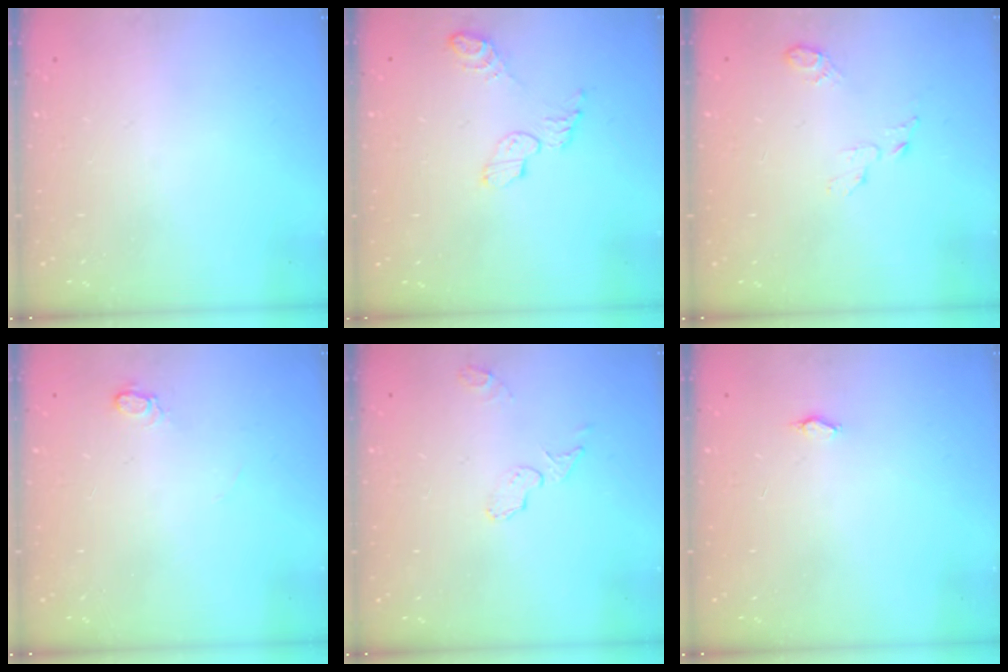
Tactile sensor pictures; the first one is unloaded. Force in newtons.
{"total": 6.6, "press": 6.5, "slide": 0.5}
{"total": 4.3, "press": 4.3, "slide": 0.5}
{"total": 4.9, "press": 4.9, "slide": 0.6}
{"total": 4.9, "press": 4.6, "slide": 1.4}
{"total": 12.3, "press": 4.2, "slide": 11.6}